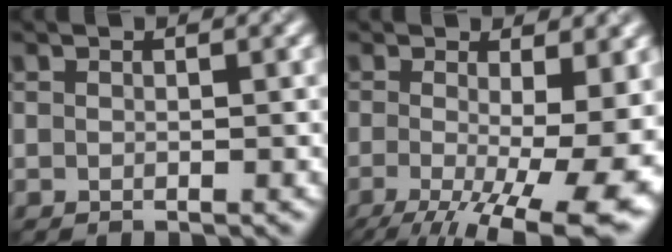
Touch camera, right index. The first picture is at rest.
{"total": 14.5, "force": [-3.5, 5.3, 13.0], "torque": [-0.189, -0.027, -0.037]}